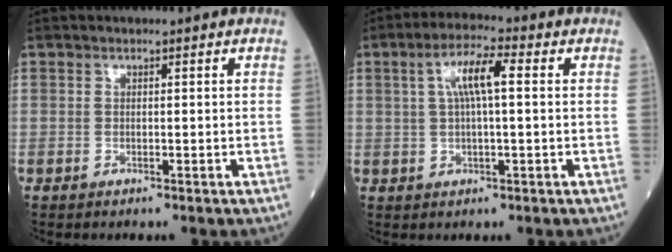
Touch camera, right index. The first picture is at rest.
{"total": 6.5, "force": [1.4, 1.0, 6.2], "torque": [-0.122, 0.018, 0.027]}